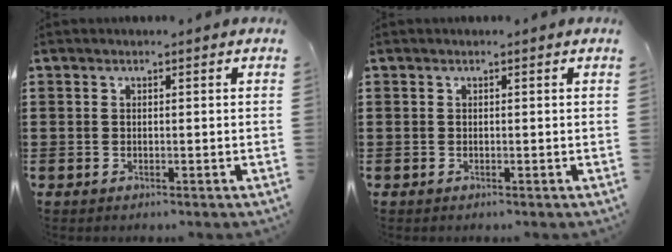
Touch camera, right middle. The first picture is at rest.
{"total": 0.0}